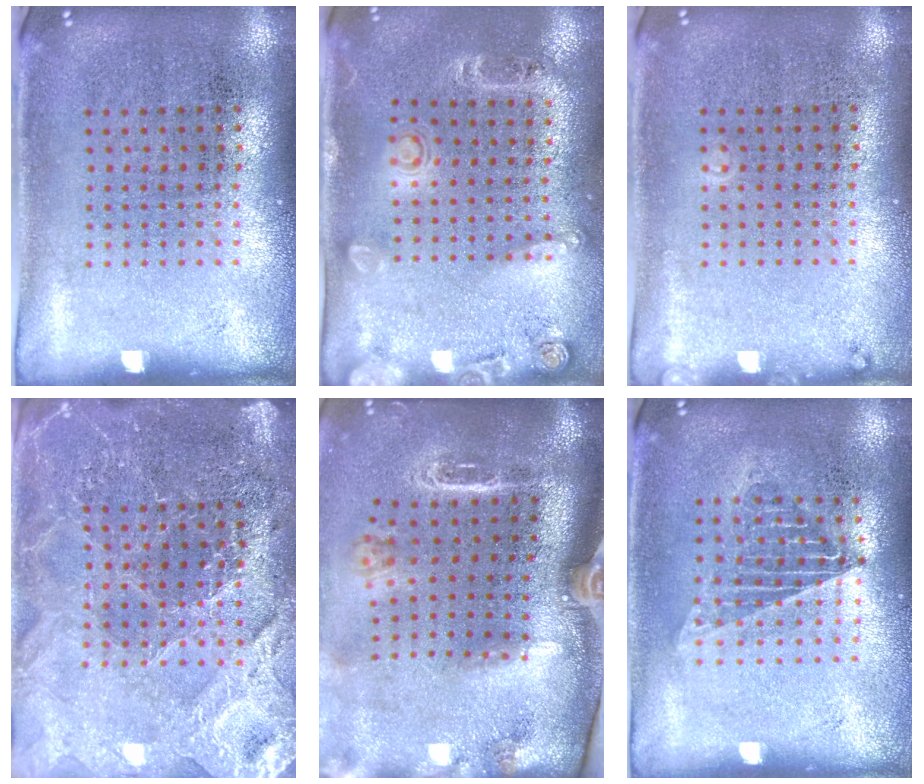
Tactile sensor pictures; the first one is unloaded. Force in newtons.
{"total": 1.6, "press": 1.2, "slide": 1.1}
{"total": 0.7, "press": 0.7, "slide": 0.1}
{"total": 4.0, "press": 3.8, "slide": 1.3}
{"total": 2.8, "press": 2.0, "slide": 2.0}
{"total": 1.3, "press": 1.2, "slide": 0.5}